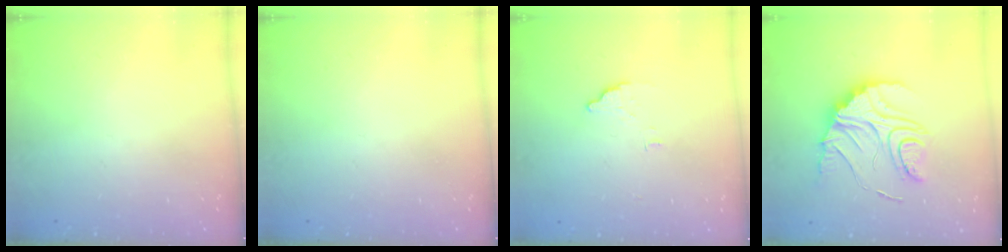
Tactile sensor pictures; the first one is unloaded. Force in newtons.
{"total": 0.0}
{"total": 3.9, "press": 3.8, "slide": 0.3}
{"total": 15.0, "press": 14.9, "slide": 1.1}